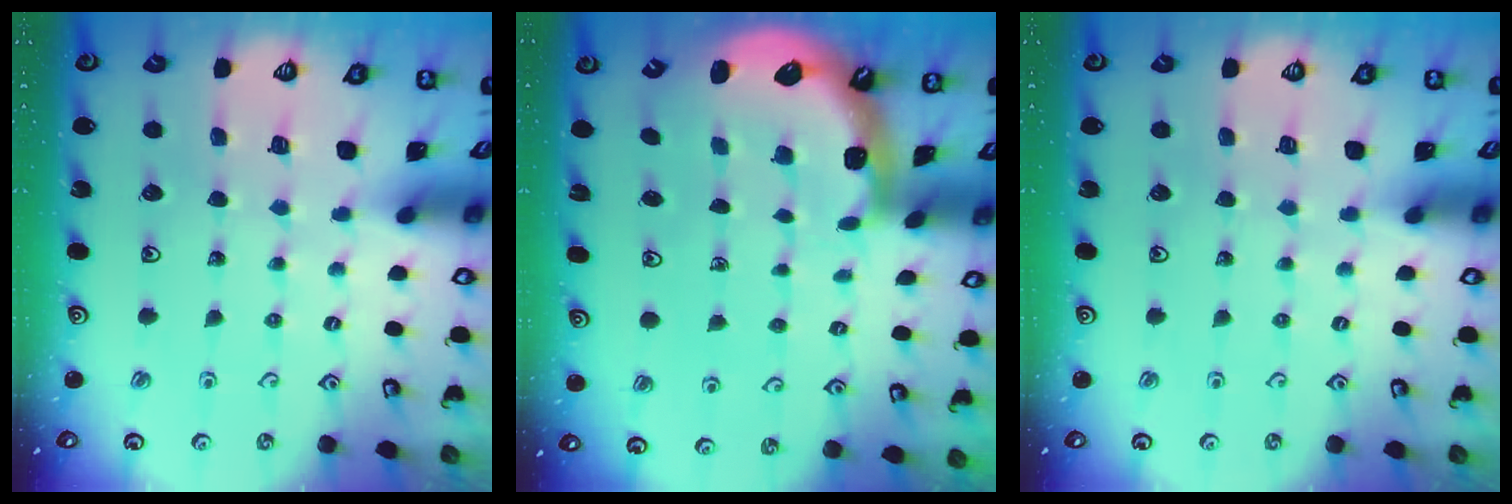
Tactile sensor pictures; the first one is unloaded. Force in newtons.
{"total": 1.7, "press": 1.5, "slide": 0.7}
{"total": 0.0}